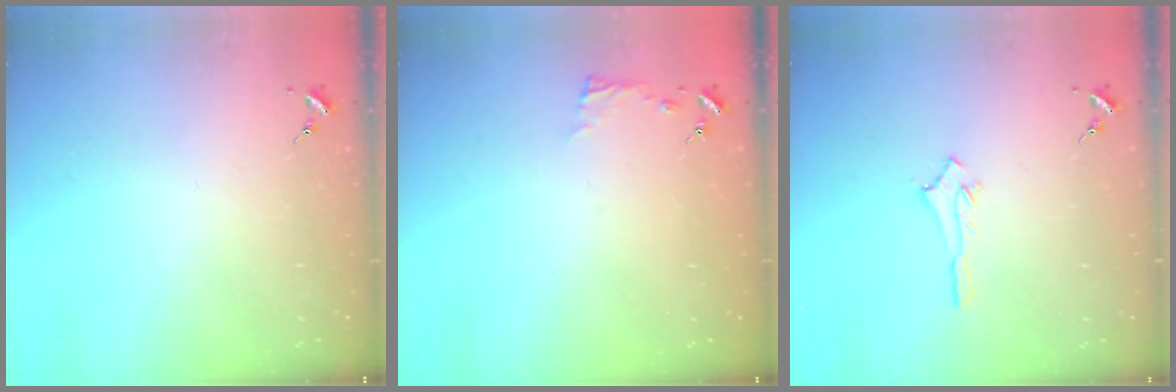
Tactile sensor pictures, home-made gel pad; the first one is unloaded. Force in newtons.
{"total": 4.0, "press": 4.0, "slide": 0.4}
{"total": 2.8, "press": 2.7, "slide": 0.4}